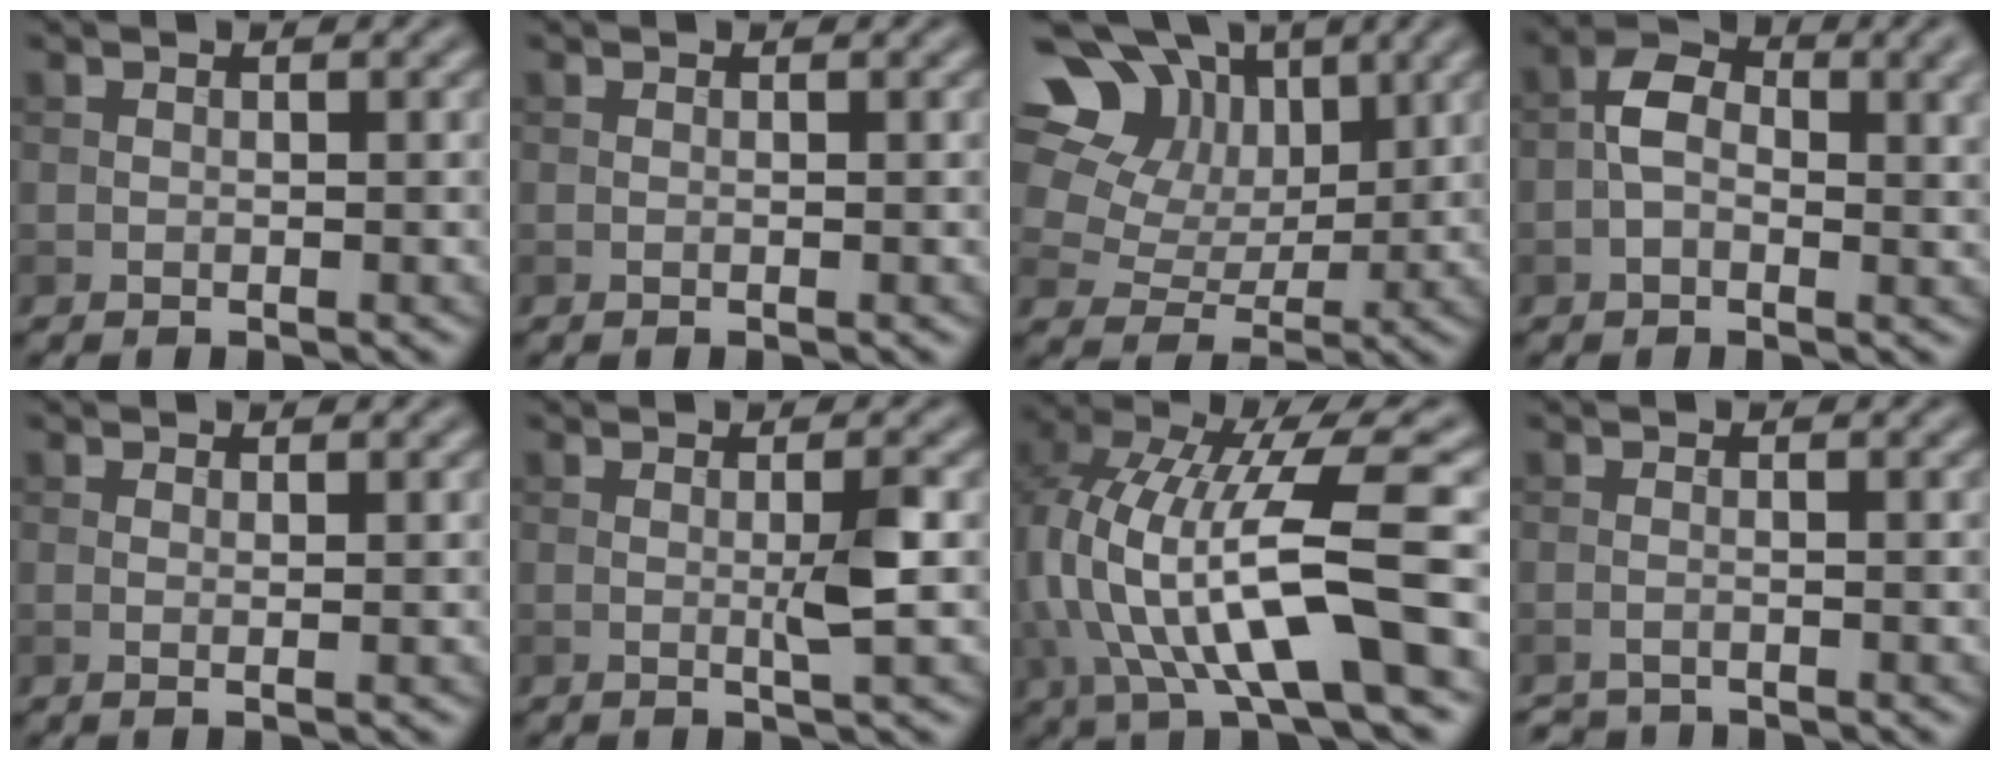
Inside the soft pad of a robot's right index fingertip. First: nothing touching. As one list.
[{"total": 0.0}, {"total": 15.2, "force": [8.1, 10.5, 7.5], "torque": [-0.191, 0.039, 0.160]}, {"total": 6.2, "force": [0.0, 3.7, 5.0], "torque": [-0.086, 0.003, -0.013]}, {"total": 0.8, "force": [0.1, 0.1, 0.8], "torque": [-0.012, -0.001, 0.000]}, {"total": 2.3, "force": [0.0, 0.1, 2.3], "torque": [-0.046, -0.003, -0.002]}, {"total": 11.7, "force": [-1.0, 3.9, 11.0], "torque": [-0.218, 0.007, -0.021]}, {"total": 1.7, "force": [-1.6, 0.3, 0.5], "torque": [-0.002, -0.011, -0.035]}]